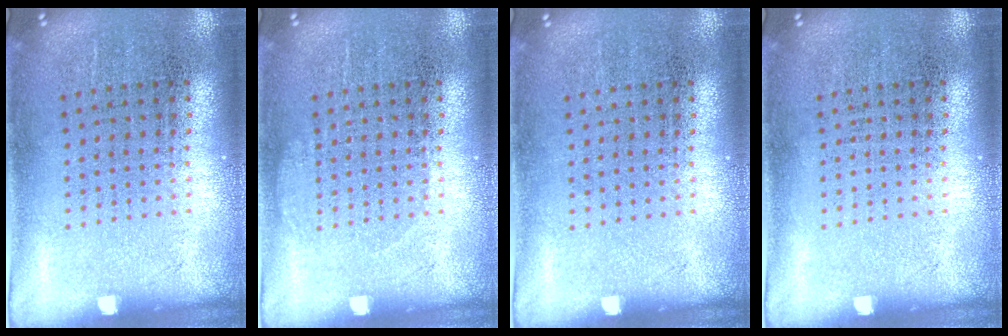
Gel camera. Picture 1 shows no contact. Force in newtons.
{"total": 0.7, "press": 0.7, "slide": 0.2}
{"total": 0.0}
{"total": 0.0}